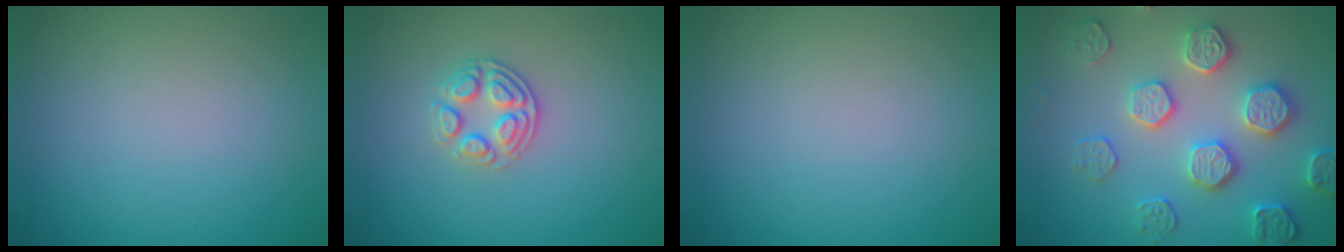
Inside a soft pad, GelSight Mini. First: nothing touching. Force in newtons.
{"total": 2.6, "press": 2.5, "slide": 0.9}
{"total": 0.0}
{"total": 4.9, "press": 4.7, "slide": 1.3}